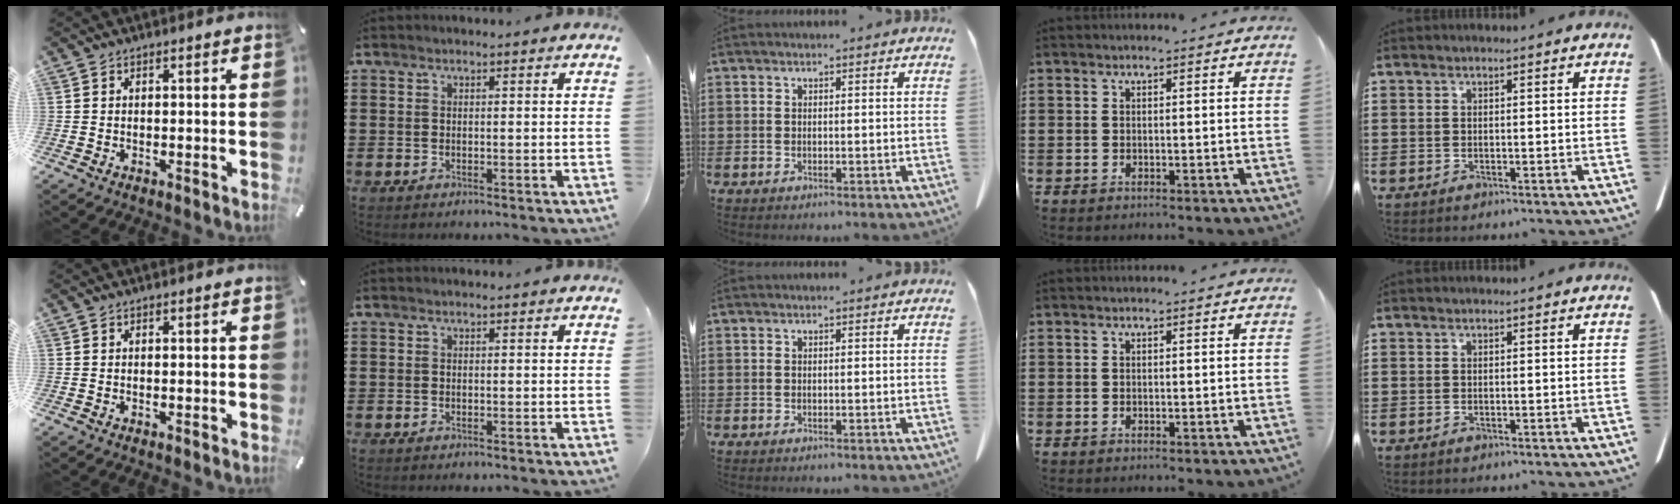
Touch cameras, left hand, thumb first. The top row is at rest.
{}